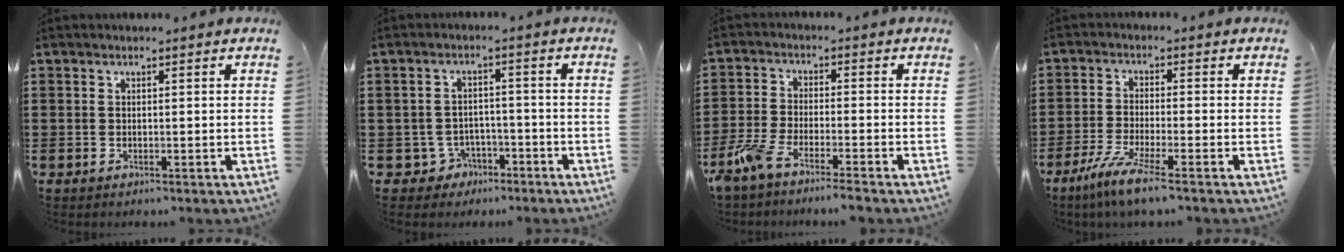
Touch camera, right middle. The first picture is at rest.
{"total": 3.4, "force": [-2.6, 2.1, 0.6], "torque": [-0.029, 0.002, -0.058]}
{"total": 5.4, "force": [-4.7, 0.3, 2.7], "torque": [-0.079, -0.017, -0.097]}
{"total": 5.8, "force": [-4.0, 0.2, 4.1], "torque": [-0.094, -0.019, -0.078]}